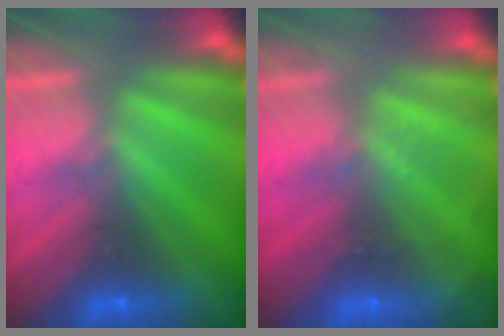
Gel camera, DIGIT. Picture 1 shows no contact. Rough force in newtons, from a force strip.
{"total": 1.8}